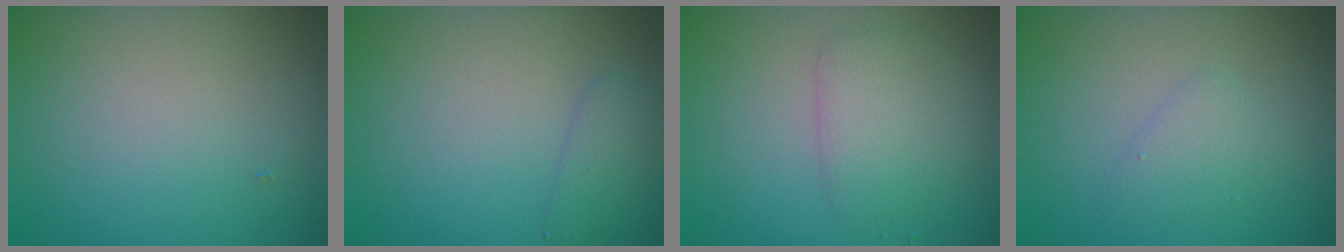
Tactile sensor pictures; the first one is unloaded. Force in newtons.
{"total": 1.7, "press": 1.7, "slide": 0.1}
{"total": 2.9, "press": 2.9, "slide": 0.1}
{"total": 1.7, "press": 1.7, "slide": 0.1}